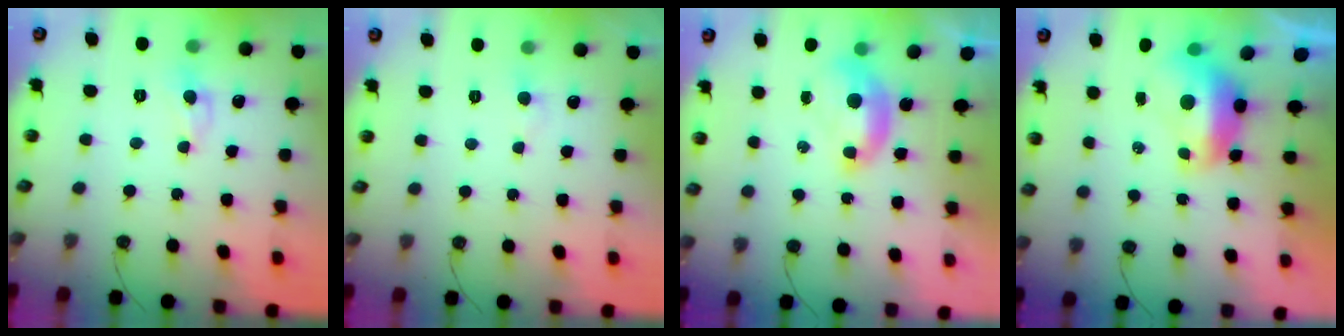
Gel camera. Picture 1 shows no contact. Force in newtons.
{"total": 1.9, "press": 1.7, "slide": 0.7}
{"total": 1.6, "press": 1.5, "slide": 0.6}
{"total": 2.3, "press": 2.2, "slide": 0.6}